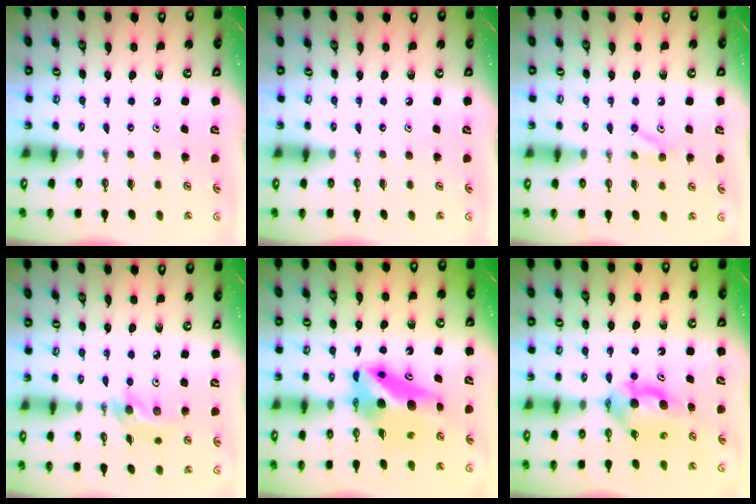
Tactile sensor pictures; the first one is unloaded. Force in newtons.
{"total": 0.0}
{"total": 4.0, "press": 4.0, "slide": 0.4}
{"total": 9.5, "press": 9.2, "slide": 2.2}
{"total": 8.1, "press": 8.1, "slide": 0.8}
{"total": 6.3, "press": 5.1, "slide": 3.6}